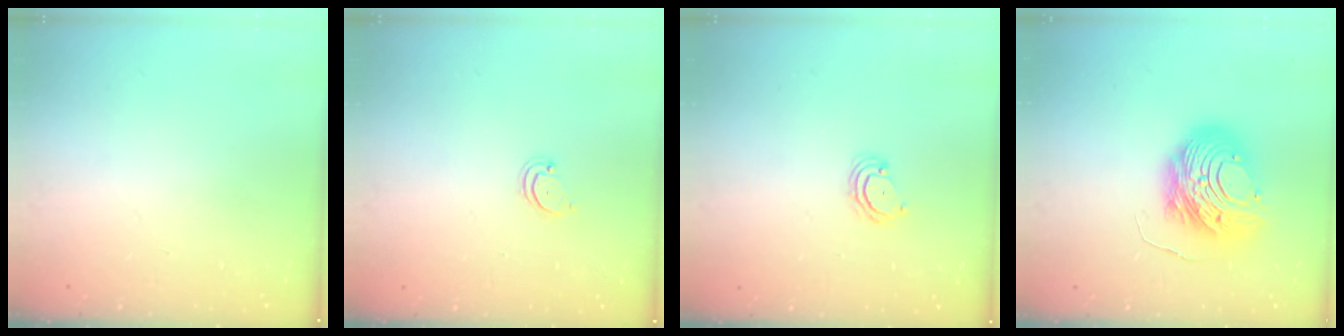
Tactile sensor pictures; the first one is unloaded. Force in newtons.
{"total": 2.2, "press": 2.2, "slide": 0.2}
{"total": 3.6, "press": 3.6, "slide": 0.4}
{"total": 15.5, "press": 15.4, "slide": 1.3}